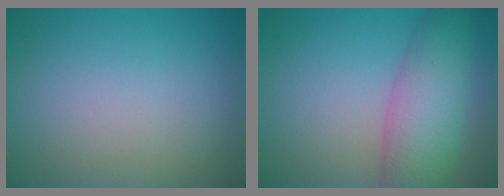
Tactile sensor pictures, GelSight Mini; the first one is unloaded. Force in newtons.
{"total": 7.4, "press": 7.3, "slide": 0.3}